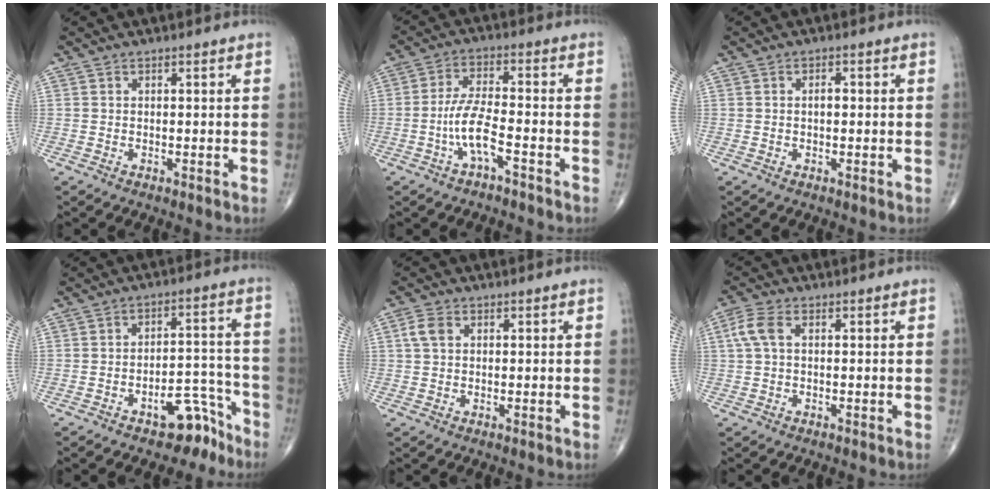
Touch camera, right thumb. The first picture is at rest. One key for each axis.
{"total": 6.6, "fx": -3.0, "fy": 1.6, "fz": 5.7, "tx": -0.121, "ty": 0.030, "tz": -0.056}
{"total": 1.6, "fx": 0.1, "fy": 0.9, "fz": 1.4, "tx": -0.022, "ty": 0.004, "tz": 0.000}
{"total": 8.0, "fx": -5.7, "fy": 3.9, "fz": 4.2, "tx": -0.028, "ty": 0.069, "tz": -0.082}
{"total": 3.1, "fx": 0.8, "fy": 2.1, "fz": 2.1, "tx": -0.047, "ty": 0.008, "tz": 0.015}
{"total": 4.3, "fx": 0.9, "fy": 2.3, "fz": 3.5, "tx": -0.096, "ty": 0.015, "tz": 0.014}